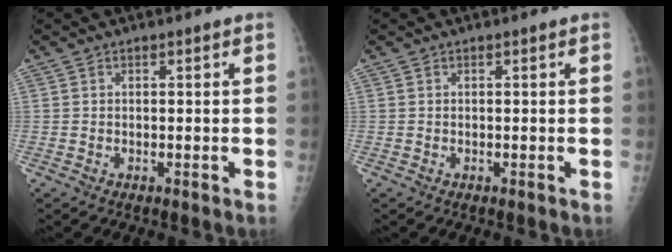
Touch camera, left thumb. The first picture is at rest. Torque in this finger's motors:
{"motor_torque": [-0.03, 0.03, -0.07, -0.07, 0.00]}